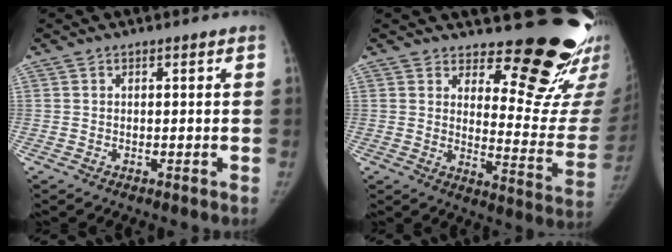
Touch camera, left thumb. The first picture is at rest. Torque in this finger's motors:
{"motor_torque": [0.15, 0.11, 0.92, -0.74, 0.02]}